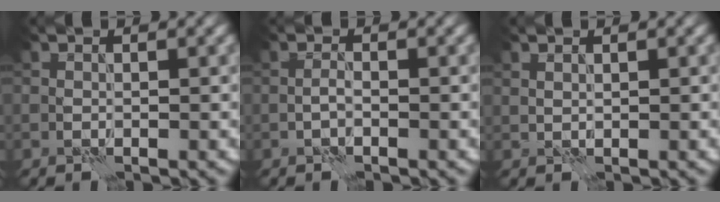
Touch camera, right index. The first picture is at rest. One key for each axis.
{"total": 0.6, "fx": -0.5, "fy": 0.0, "fz": 0.4, "tx": -0.008, "ty": 0.004, "tz": -0.012}
{"total": 0.7, "fx": 0.7, "fy": 0.0, "fz": 0.1, "tx": -0.005, "ty": -0.001, "tz": 0.014}